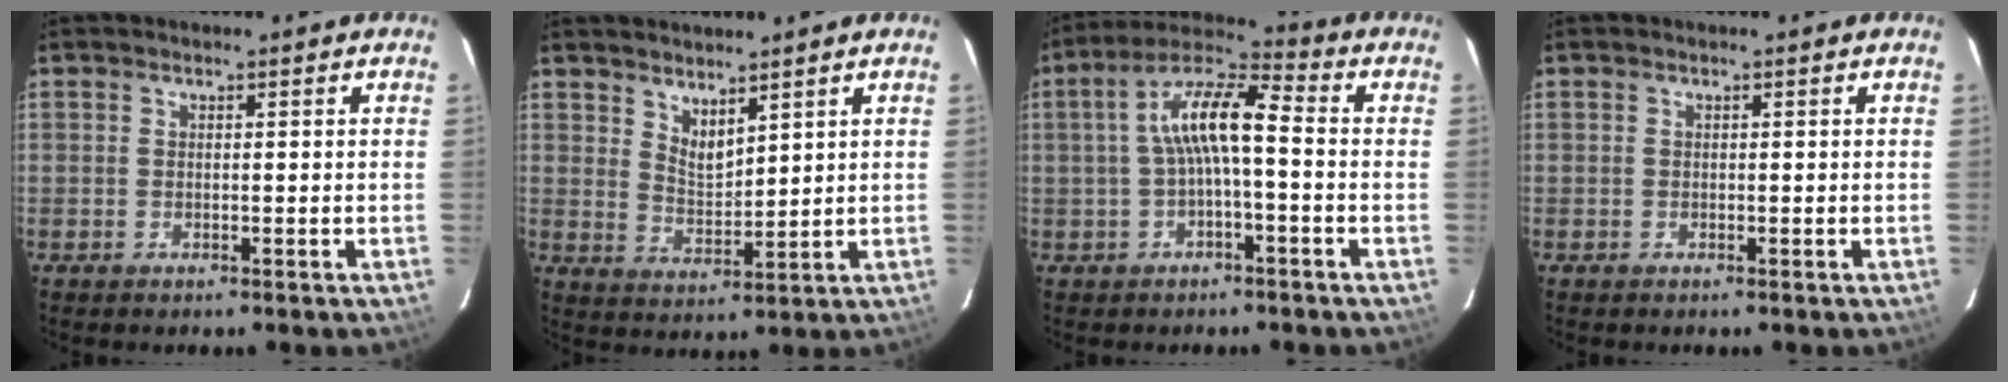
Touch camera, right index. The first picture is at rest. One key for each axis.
{"total": 4.8, "fx": 3.9, "fy": 1.6, "fz": 2.3, "tx": -0.037, "ty": -0.008, "tz": 0.073}
{"total": 9.5, "fx": -0.5, "fy": 2.5, "fz": 9.2, "tx": -0.180, "ty": 0.026, "tz": -0.010}
{"total": 0.0}